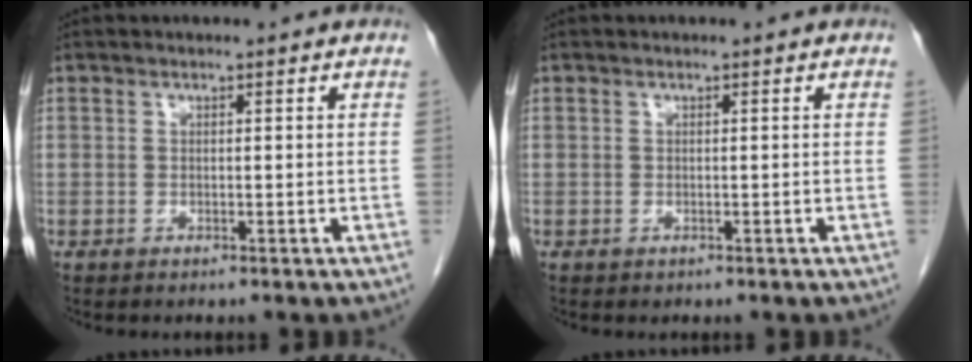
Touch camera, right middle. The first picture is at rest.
{"total": 0.0}